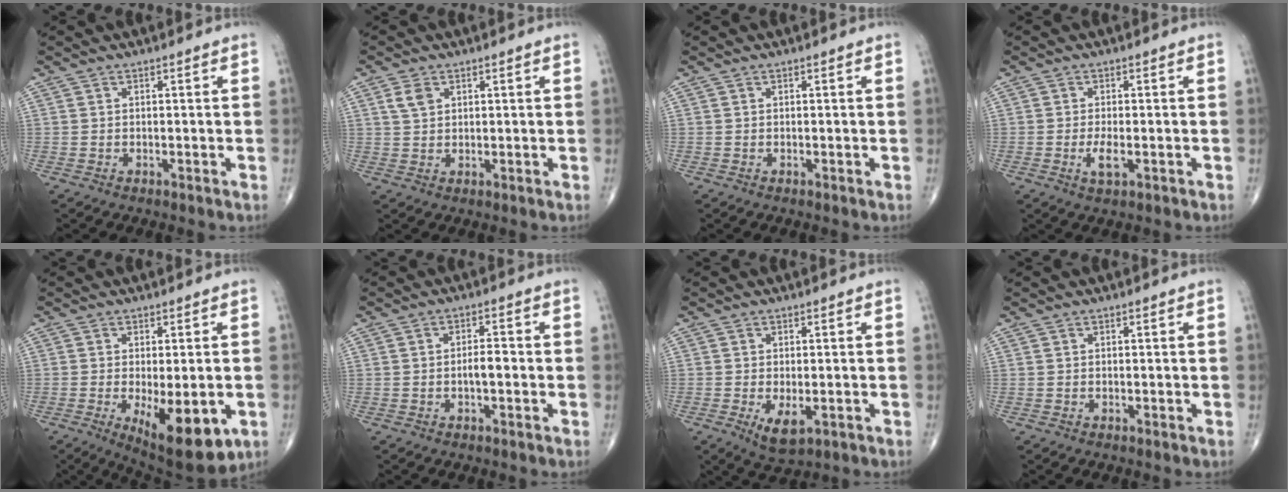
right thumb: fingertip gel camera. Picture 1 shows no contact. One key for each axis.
{"total": 3.0, "fx": 1.4, "fy": 2.1, "fz": 1.7, "tx": -0.029, "ty": 0.000, "tz": 0.030}
{"total": 0.0}
{"total": 3.1, "fx": -0.9, "fy": 1.1, "fz": 2.8, "tx": -0.057, "ty": -0.005, "tz": -0.017}
{"total": 13.0, "fx": -4.1, "fy": 4.9, "fz": 11.3, "tx": -0.159, "ty": -0.019, "tz": -0.046}
{"total": 2.9, "fx": -0.7, "fy": 1.2, "fz": 2.6, "tx": -0.041, "ty": 0.010, "tz": -0.013}
{"total": 4.6, "fx": -1.5, "fy": 2.1, "fz": 3.8, "tx": -0.064, "ty": -0.011, "tz": -0.018}
{"total": 0.0}